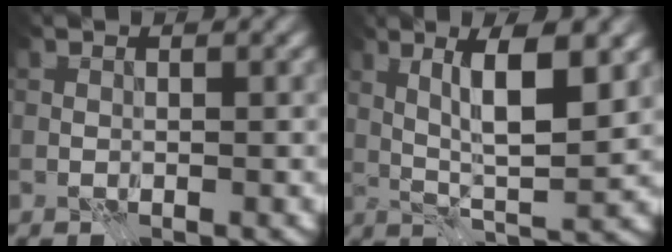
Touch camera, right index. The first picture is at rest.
{"total": 6.3, "force": [2.0, 1.2, 5.9], "torque": [-0.097, -0.004, 0.038]}